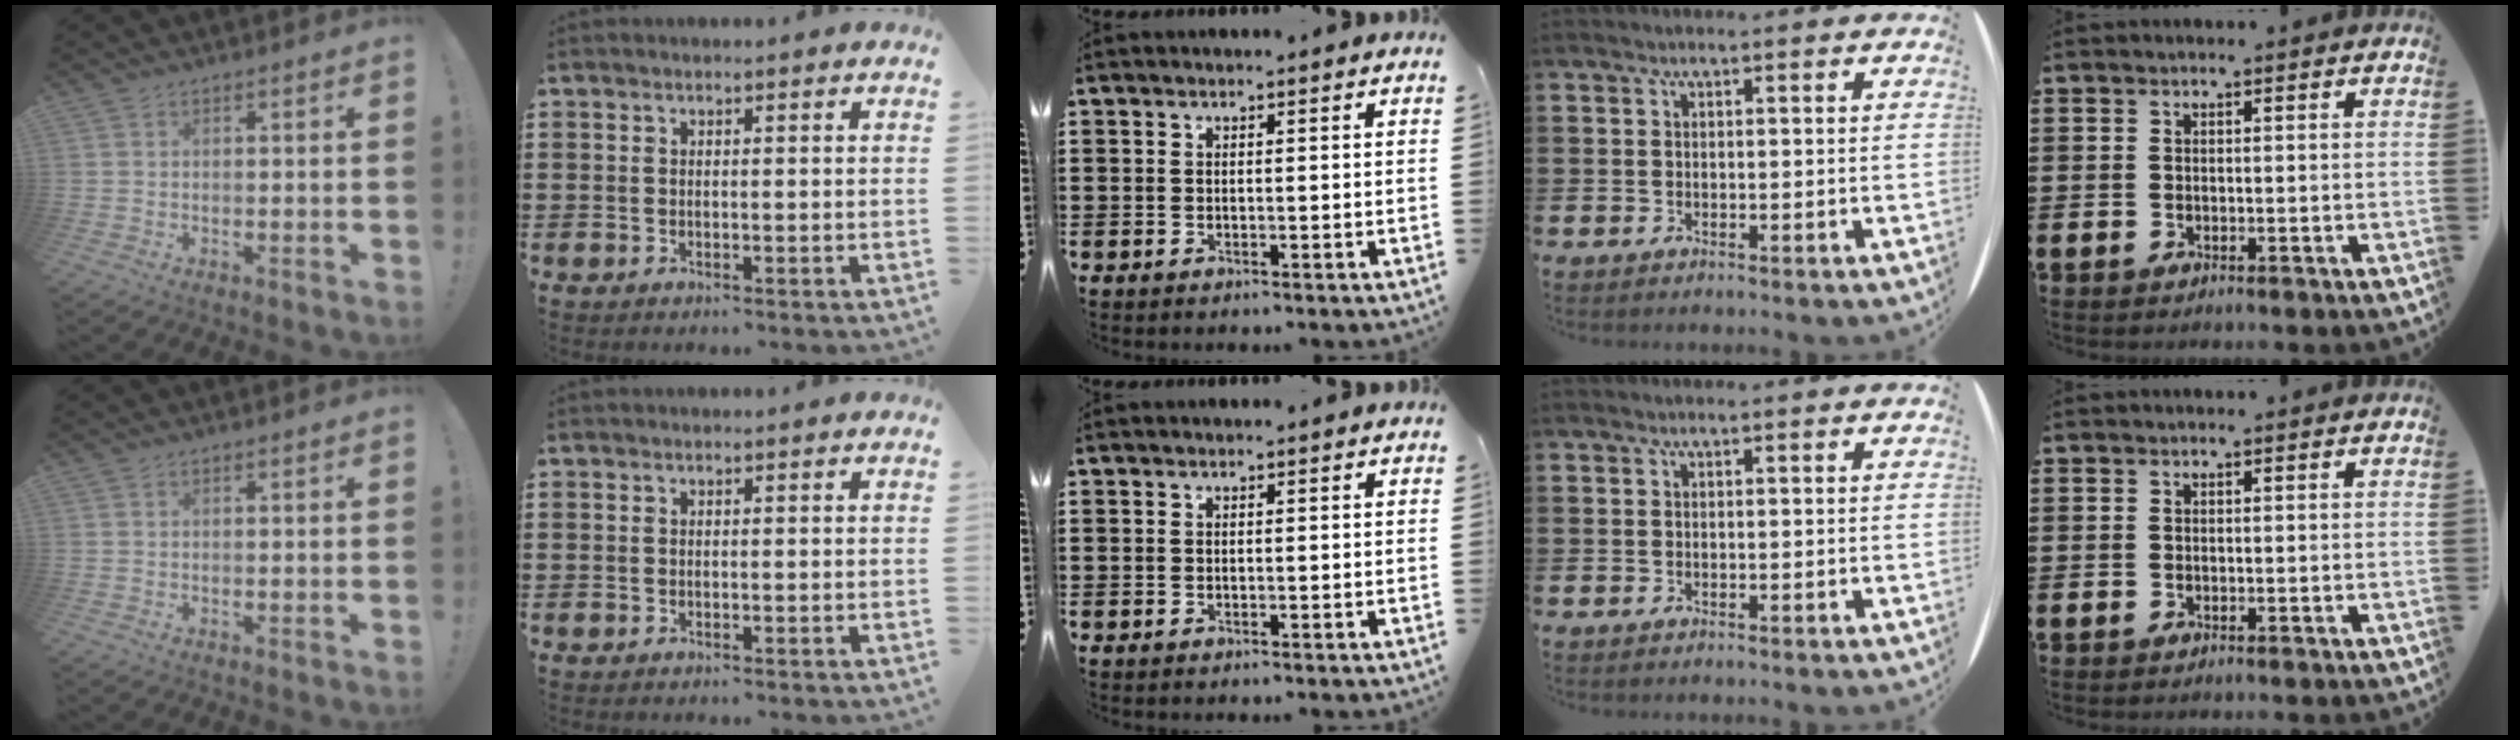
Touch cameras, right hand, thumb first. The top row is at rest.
{}